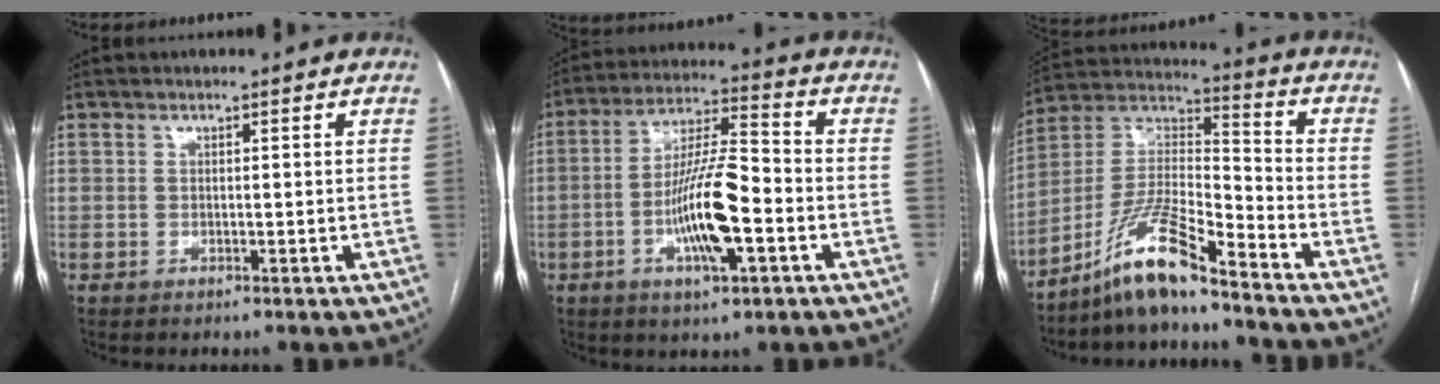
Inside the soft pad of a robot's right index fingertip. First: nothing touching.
{"total": 12.7, "force": [-3.7, 2.2, 11.9], "torque": [-0.228, 0.003, -0.065]}
{"total": 12.2, "force": [-9.4, 0.8, 7.7], "torque": [-0.161, 0.007, -0.179]}